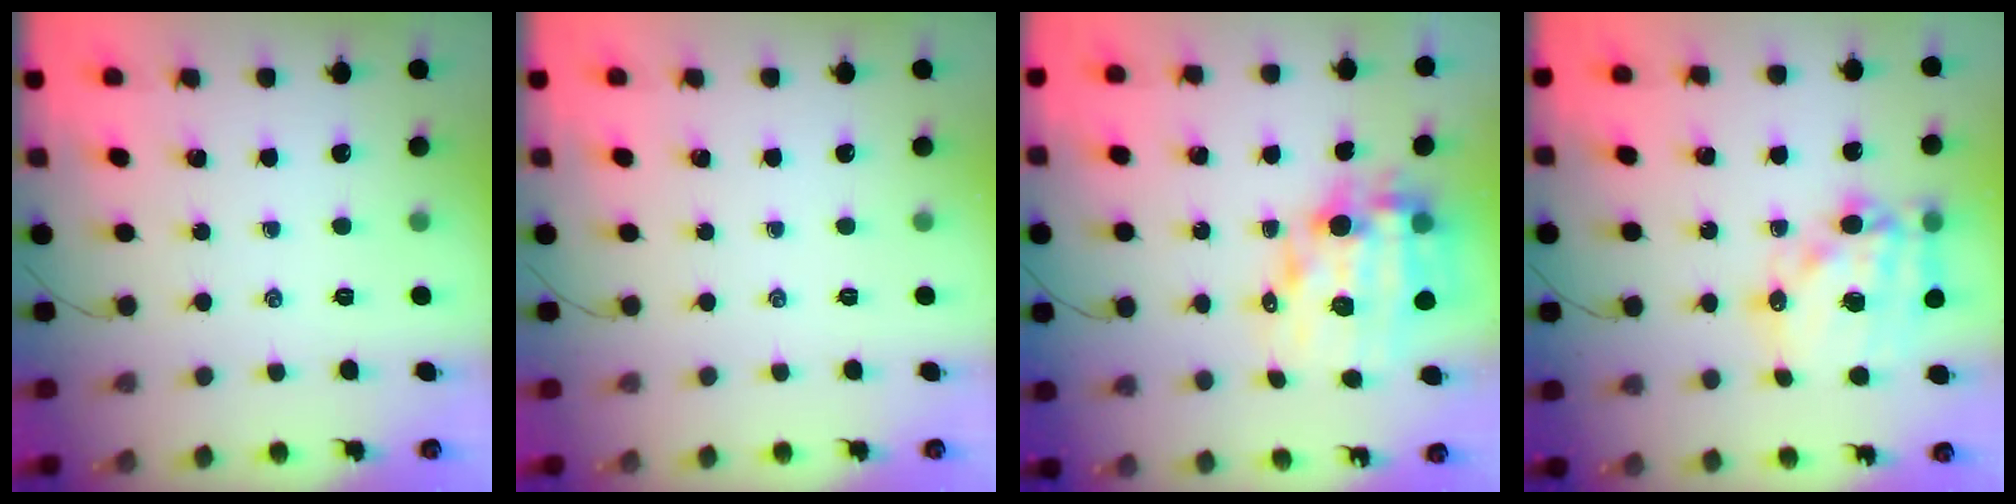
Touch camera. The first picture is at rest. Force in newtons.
{"total": 0.0}
{"total": 14.1, "press": 13.6, "slide": 3.5}
{"total": 18.8, "press": 18.4, "slide": 4.1}